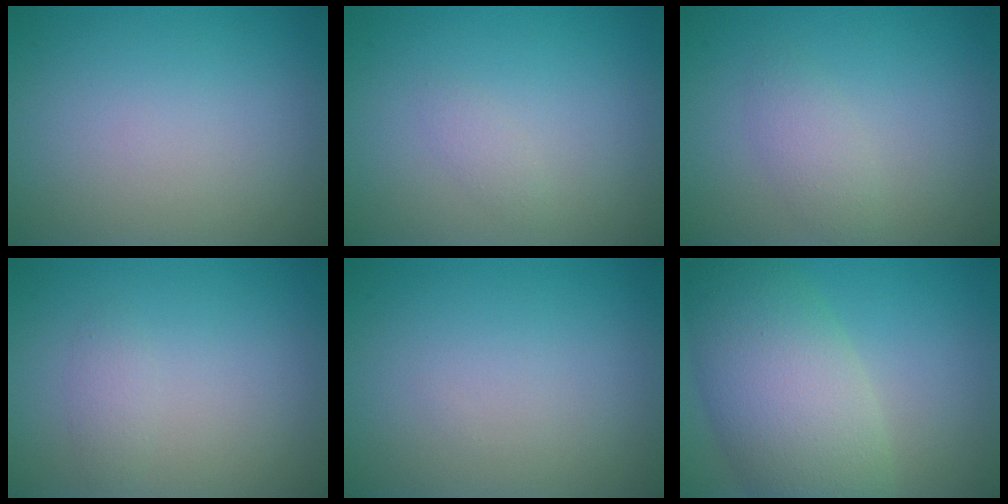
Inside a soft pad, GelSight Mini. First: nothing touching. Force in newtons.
{"total": 0.8, "press": 0.8, "slide": 0.1}
{"total": 1.7, "press": 1.7, "slide": 0.1}
{"total": 1.0, "press": 1.0, "slide": 0.0}
{"total": 0.0}
{"total": 8.6, "press": 8.6, "slide": 0.7}